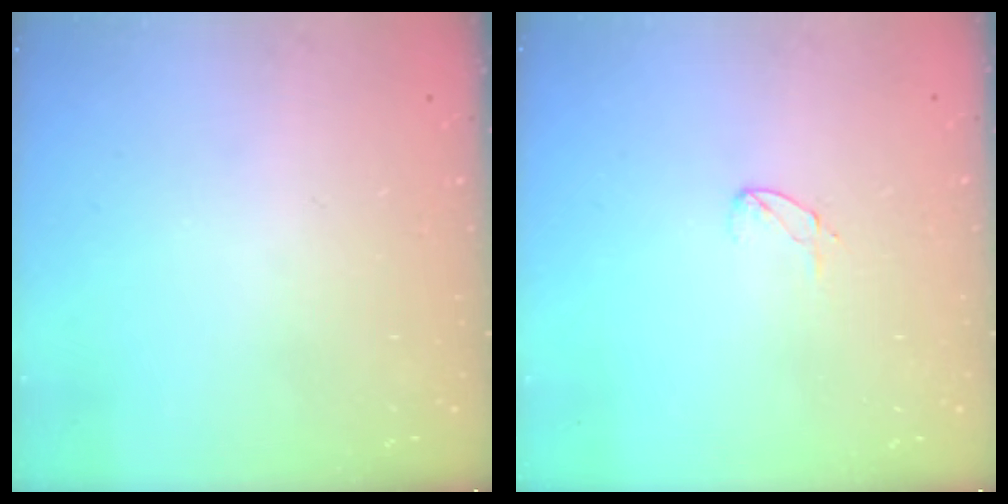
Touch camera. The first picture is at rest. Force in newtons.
{"total": 3.7, "press": 3.7, "slide": 0.3}